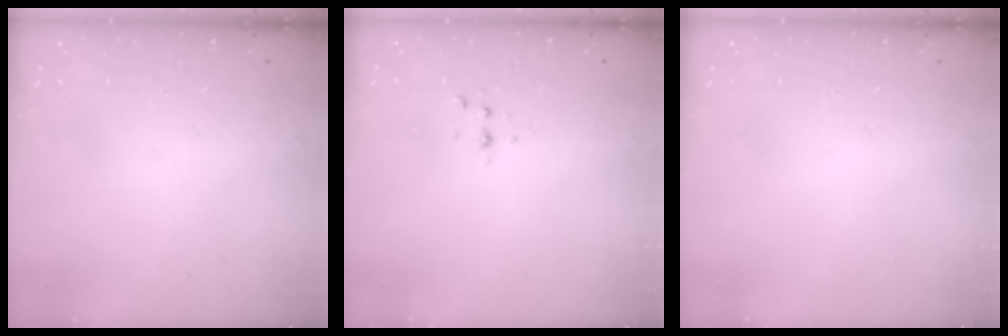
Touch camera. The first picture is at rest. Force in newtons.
{"total": 3.6, "press": 3.1, "slide": 1.7}
{"total": 0.0}